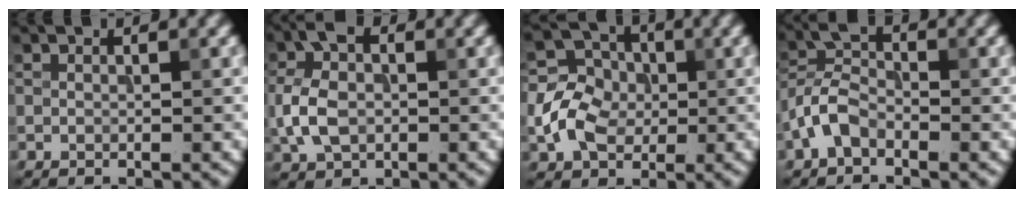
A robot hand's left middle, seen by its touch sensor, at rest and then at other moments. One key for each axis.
{"total": 5.3, "fx": -0.4, "fy": 3.7, "fz": 3.8, "tx": -0.091, "ty": 0.007, "tz": -0.017}
{"total": 5.2, "fx": -0.8, "fy": 4.3, "fz": 2.8, "tx": -0.057, "ty": 0.007, "tz": -0.021}
{"total": 3.5, "fx": -2.0, "fy": 1.9, "fz": 2.2, "tx": -0.044, "ty": 0.011, "tz": -0.052}